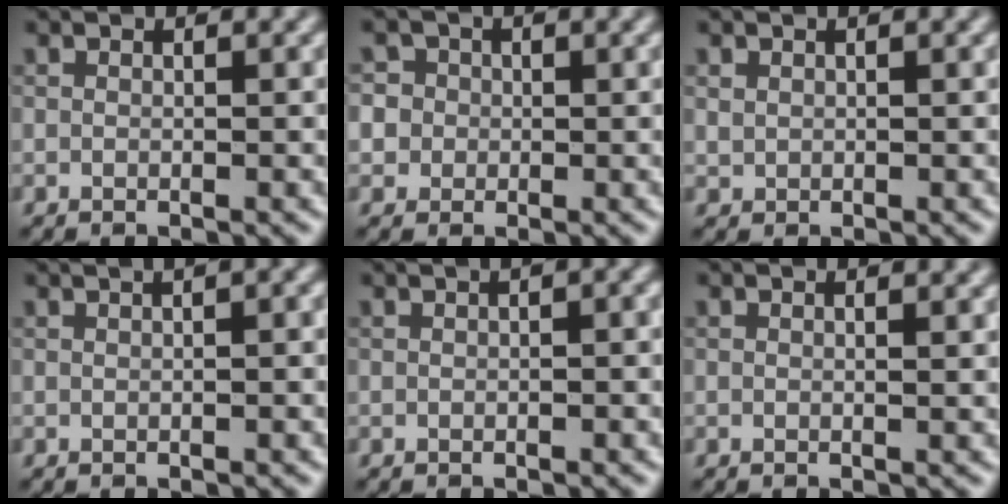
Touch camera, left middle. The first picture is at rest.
{"total": 5.1, "force": [1.3, 4.7, 1.6], "torque": [-0.028, 0.037, -0.002]}
{"total": 0.7, "force": [0.3, 0.6, 0.1], "torque": [-0.004, -0.002, 0.011]}
{"total": 6.9, "force": [2.6, 3.3, 5.5], "torque": [-0.030, 0.048, 0.009]}
{"total": 2.5, "force": [0.6, 0.8, 2.3], "torque": [-0.023, 0.009, 0.001]}
{"total": 0.6, "force": [0.1, 0.1, 0.5], "torque": [-0.006, 0.002, -0.001]}